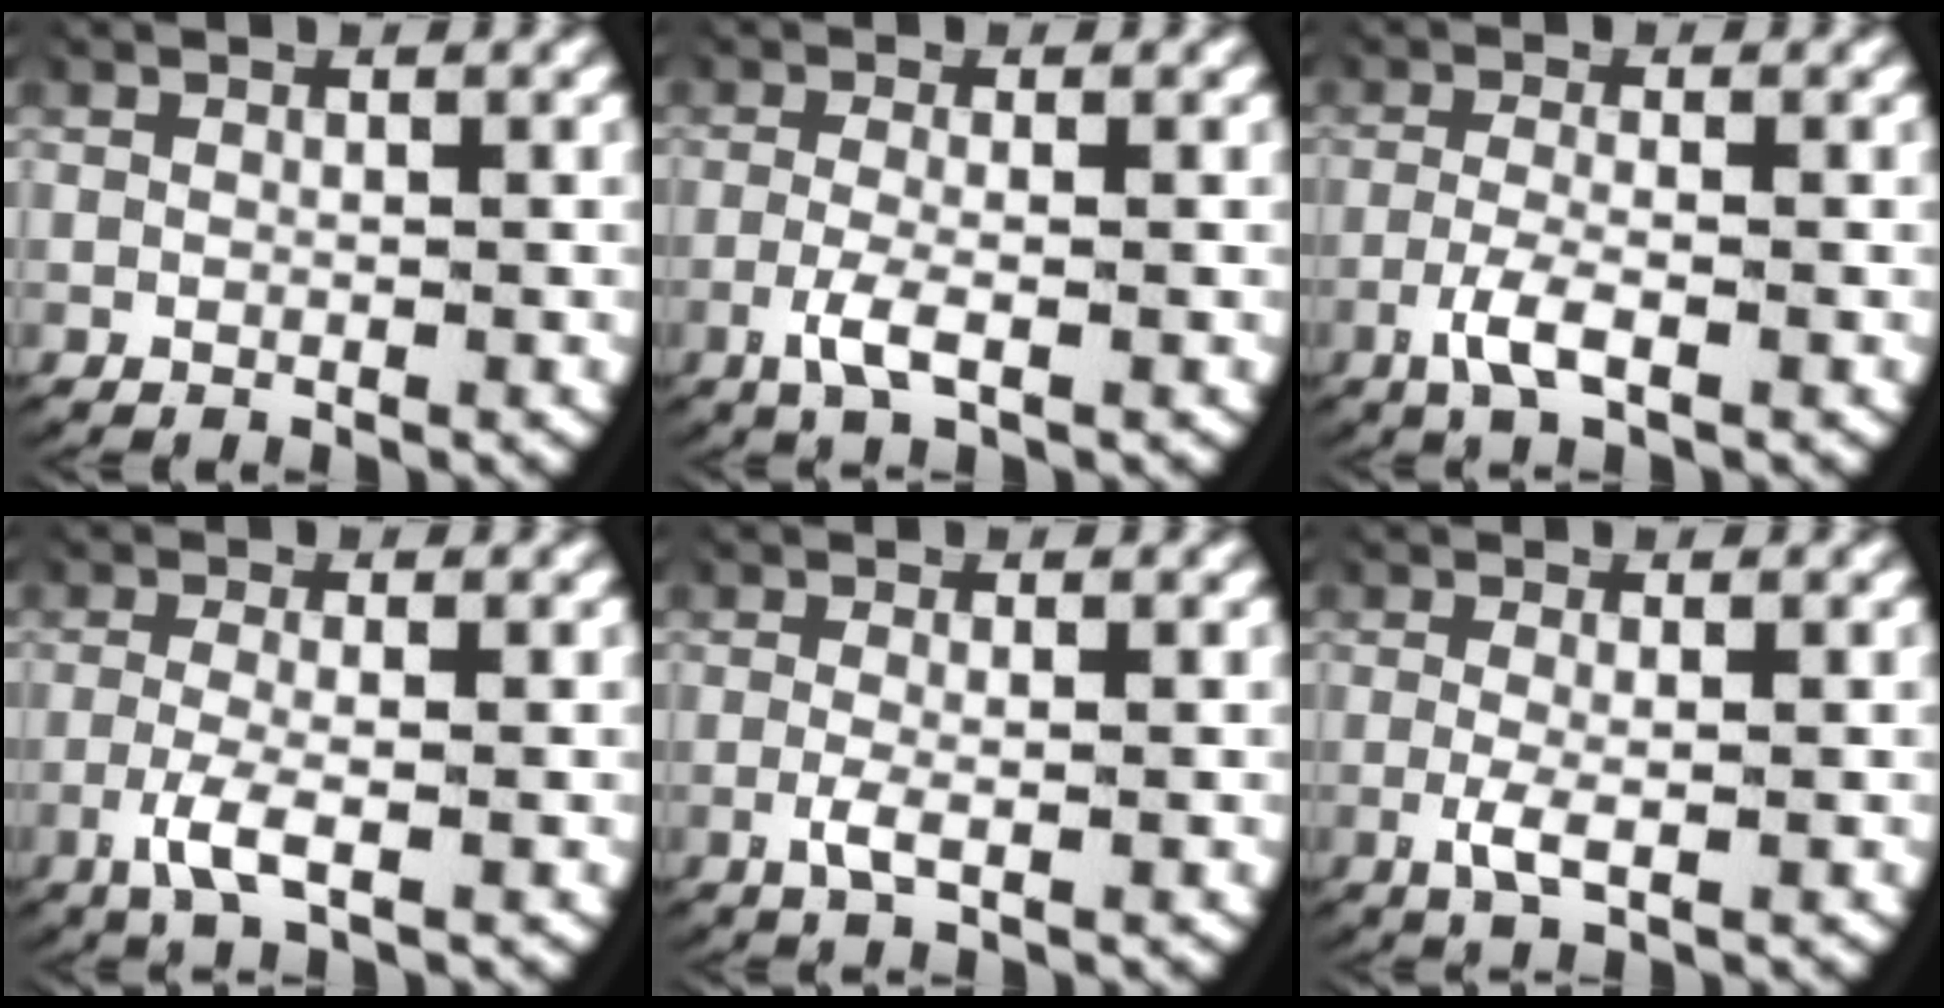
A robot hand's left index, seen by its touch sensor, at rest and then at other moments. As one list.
[{"total": 2.7, "force": [-1.1, 0.7, 2.3], "torque": [-0.063, -0.012, -0.017]}, {"total": 3.1, "force": [-1.5, 0.8, 2.6], "torque": [-0.066, -0.013, -0.024]}, {"total": 3.1, "force": [-1.2, 0.8, 2.8], "torque": [-0.074, -0.014, -0.017]}, {"total": 1.8, "force": [-0.6, 0.3, 1.7], "torque": [-0.045, -0.010, -0.009]}, {"total": 2.2, "force": [-0.6, 0.5, 2.0], "torque": [-0.053, -0.012, -0.007]}]